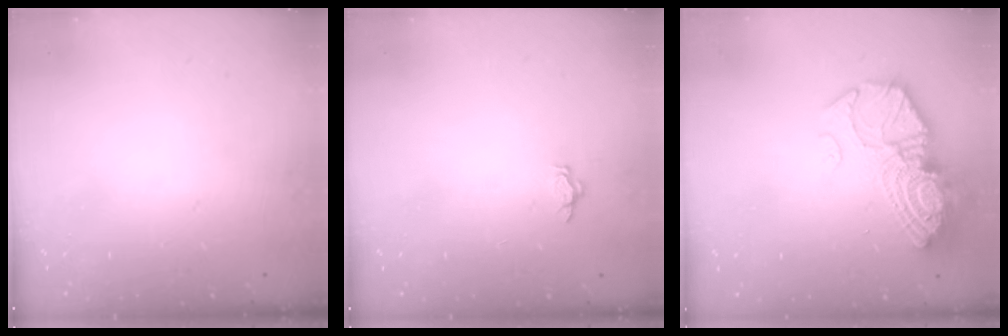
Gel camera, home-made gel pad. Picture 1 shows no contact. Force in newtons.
{"total": 2.7, "press": 2.6, "slide": 1.0}
{"total": 15.4, "press": 15.3, "slide": 1.3}